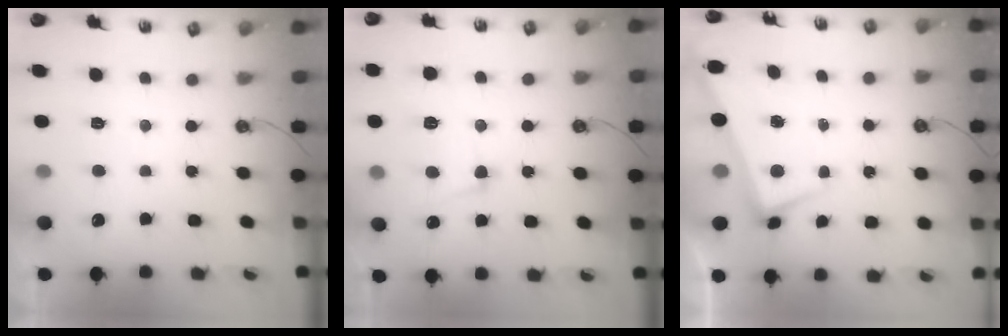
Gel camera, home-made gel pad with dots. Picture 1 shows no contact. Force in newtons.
{"total": 4.6, "press": 4.5, "slide": 0.7}
{"total": 1.5, "press": 0.5, "slide": 1.4}